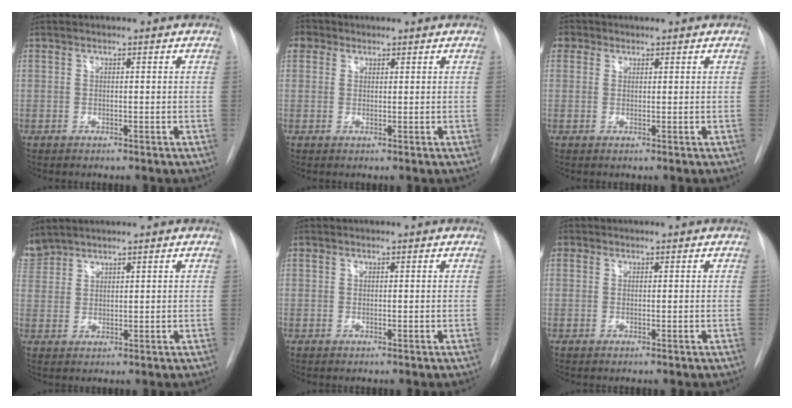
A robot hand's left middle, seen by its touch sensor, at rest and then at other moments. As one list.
[{"total": 2.7, "force": [1.3, 2.3, 0.6], "torque": [-0.008, 0.013, 0.021]}, {"total": 2.0, "force": [0.9, 1.8, 0.3], "torque": [0.002, 0.008, 0.011]}, {"total": 3.5, "force": [3.5, 0.7, 0.1], "torque": [-0.013, 0.016, 0.076]}, {"total": 1.3, "force": [-0.3, -0.5, -1.2], "torque": [0.027, -0.008, -0.005]}, {"total": 0.6, "force": [0.3, 0.5, 0.1], "torque": [0.002, 0.002, 0.001]}]